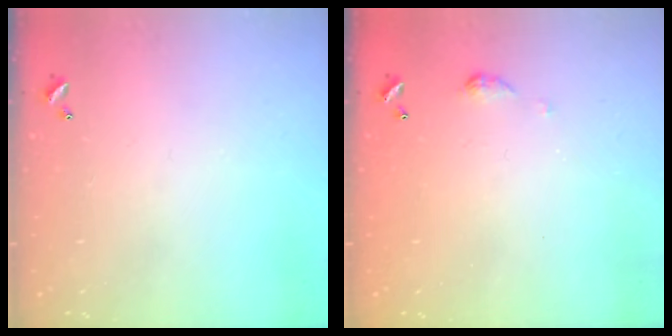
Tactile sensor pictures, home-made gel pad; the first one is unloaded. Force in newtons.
{"total": 3.2, "press": 3.1, "slide": 0.5}